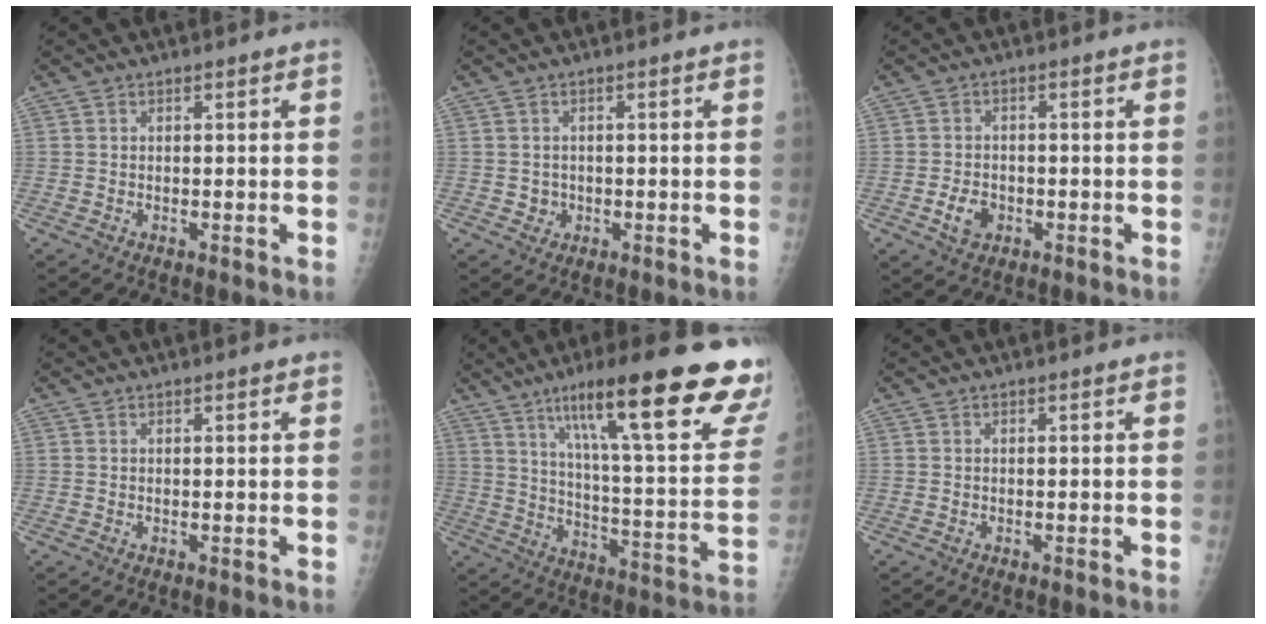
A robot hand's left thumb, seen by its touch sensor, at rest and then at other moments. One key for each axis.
{"total": 2.0, "fx": -0.3, "fy": 1.9, "fz": 0.4, "tx": 0.002, "ty": 0.005, "tz": -0.002}
{"total": 4.2, "fx": -1.5, "fy": 3.1, "fz": 2.3, "tx": -0.032, "ty": 0.006, "tz": -0.023}
{"total": 0.7, "fx": 0.5, "fy": 0.2, "fz": 0.4, "tx": -0.006, "ty": -0.001, "tz": 0.005}
{"total": 30.2, "fx": 18.5, "fy": 4.9, "fz": 23.4, "tx": -0.294, "ty": -0.047, "tz": 0.273}
{"total": 0.0}